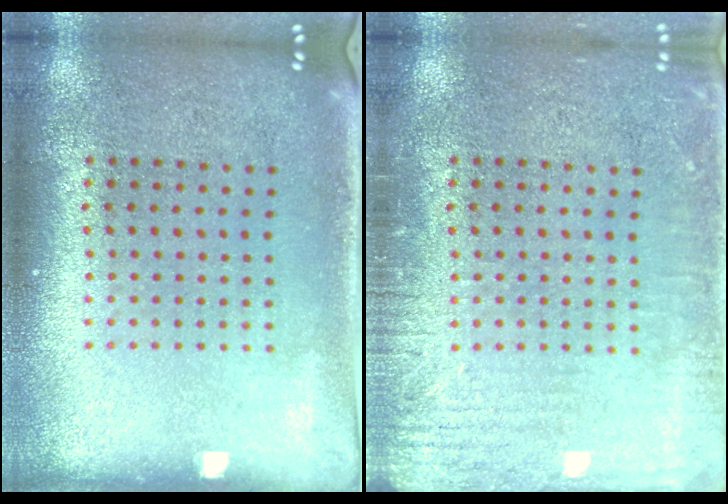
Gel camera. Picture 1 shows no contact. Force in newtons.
{"total": 3.0, "press": 3.0, "slide": 0.3}